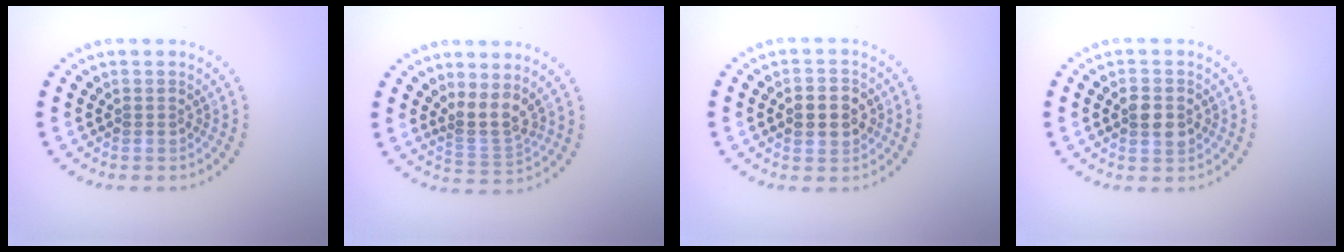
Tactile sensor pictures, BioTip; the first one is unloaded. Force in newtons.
{"total": 2.5, "press": 1.7, "slide": 1.9}
{"total": 3.0, "press": 3.0, "slide": 0.3}
{"total": 2.6, "press": 2.6, "slide": 0.1}